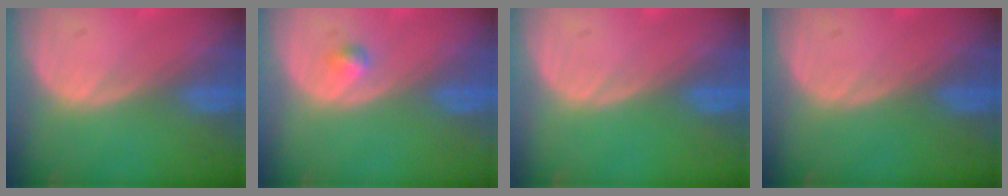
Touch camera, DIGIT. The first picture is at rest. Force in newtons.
{"total": 1.3, "press": 1.2, "slide": 0.1}
{"total": 0.0}
{"total": 0.0}